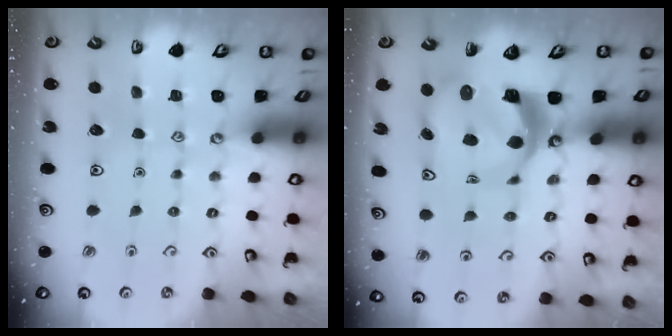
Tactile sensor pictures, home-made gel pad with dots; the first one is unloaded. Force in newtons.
{"total": 10.9, "press": 10.7, "slide": 1.7}